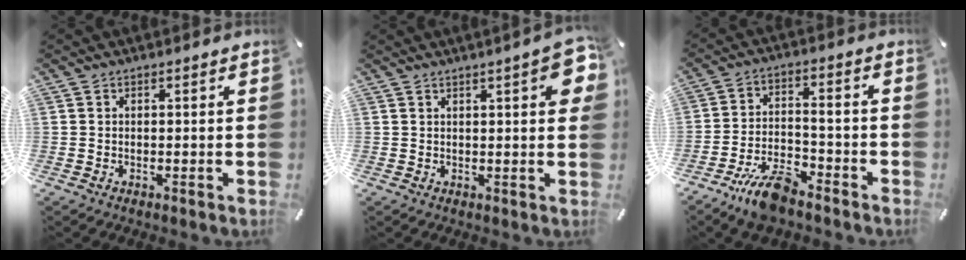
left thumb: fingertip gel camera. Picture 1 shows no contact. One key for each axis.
{"total": 6.8, "fx": 2.5, "fy": 1.8, "fz": 6.1, "tx": -0.083, "ty": -0.004, "tz": 0.038}
{"total": 10.1, "fx": -7.7, "fy": 3.3, "fz": 5.6, "tx": -0.099, "ty": 0.045, "tz": -0.141}